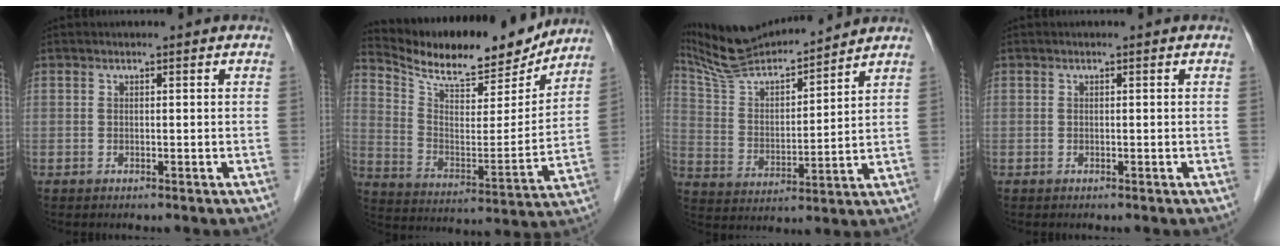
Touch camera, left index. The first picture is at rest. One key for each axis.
{"total": 18.7, "fx": 17.1, "fy": 4.2, "fz": 6.2, "tx": -0.118, "ty": -0.016, "tz": 0.268}
{"total": 15.0, "fx": 13.9, "fy": 1.3, "fz": 5.3, "tx": -0.104, "ty": 0.007, "tz": 0.256}
{"total": 0.0}